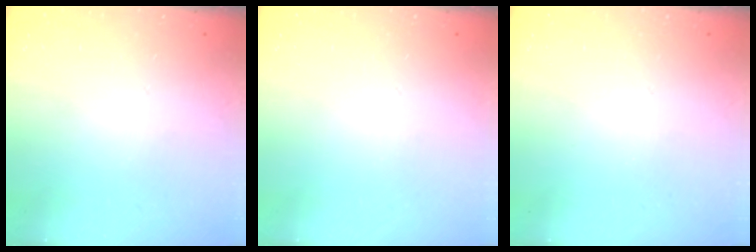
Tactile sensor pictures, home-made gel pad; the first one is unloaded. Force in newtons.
{"total": 0.0}
{"total": 0.0}